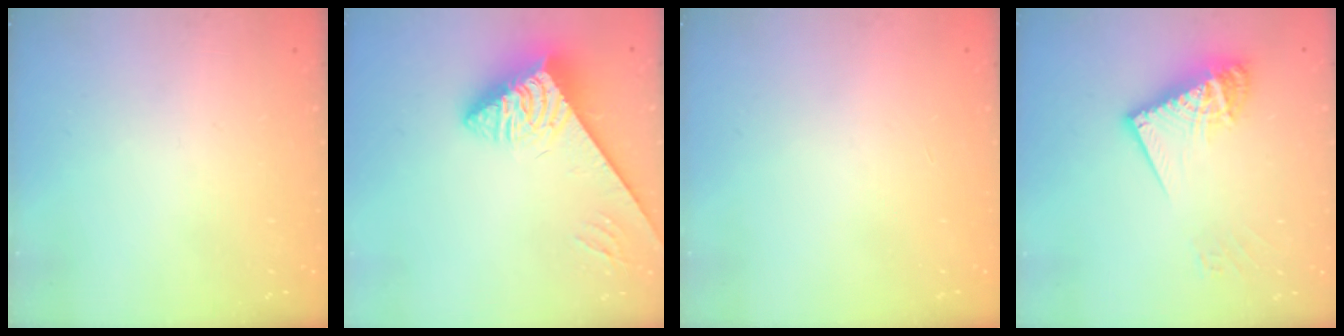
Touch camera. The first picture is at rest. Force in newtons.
{"total": 4.2, "press": 4.2, "slide": 0.6}
{"total": 0.0}
{"total": 14.0, "press": 13.9, "slide": 1.3}